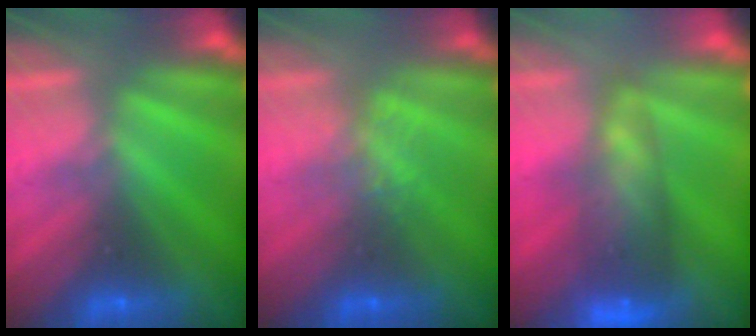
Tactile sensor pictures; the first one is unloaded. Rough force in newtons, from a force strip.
{"total": 1.2}
{"total": 7.4}